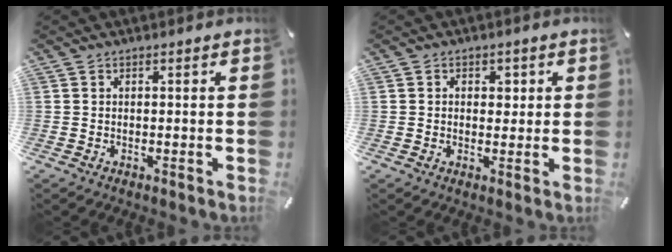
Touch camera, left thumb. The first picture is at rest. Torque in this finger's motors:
{"motor_torque": [-0.12, -0.10, -0.01, -0.08, -0.01]}